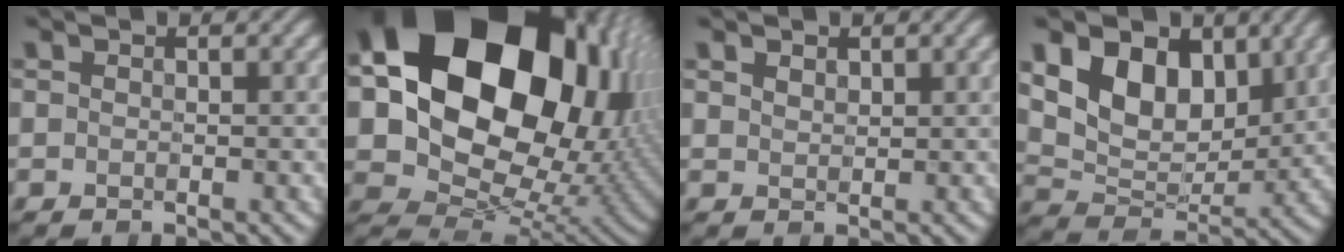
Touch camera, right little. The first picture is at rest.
{"total": 23.7, "force": [7.5, 17.4, 14.2], "torque": [-0.293, 0.036, 0.147]}
{"total": 1.4, "force": [0.8, 0.8, 0.7], "torque": [-0.015, -0.001, 0.015]}
{"total": 9.2, "force": [3.7, 5.9, 6.1], "torque": [-0.106, -0.002, 0.051]}